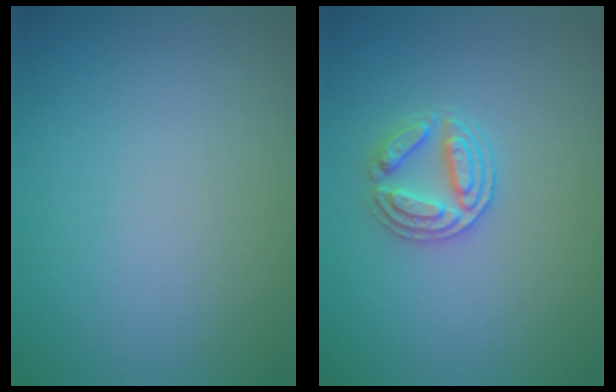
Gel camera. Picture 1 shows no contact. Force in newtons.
{"total": 2.9, "press": 2.7, "slide": 1.0}